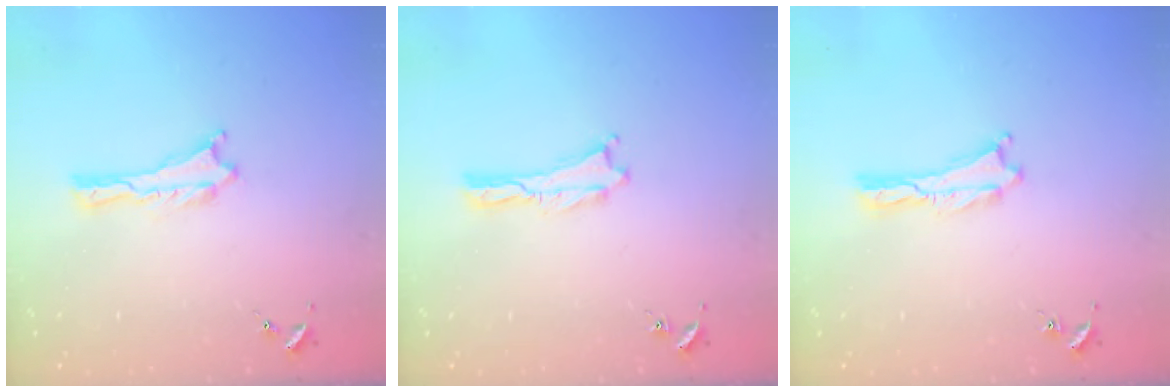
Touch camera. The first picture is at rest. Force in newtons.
{"total": 0.0}
{"total": 0.0}